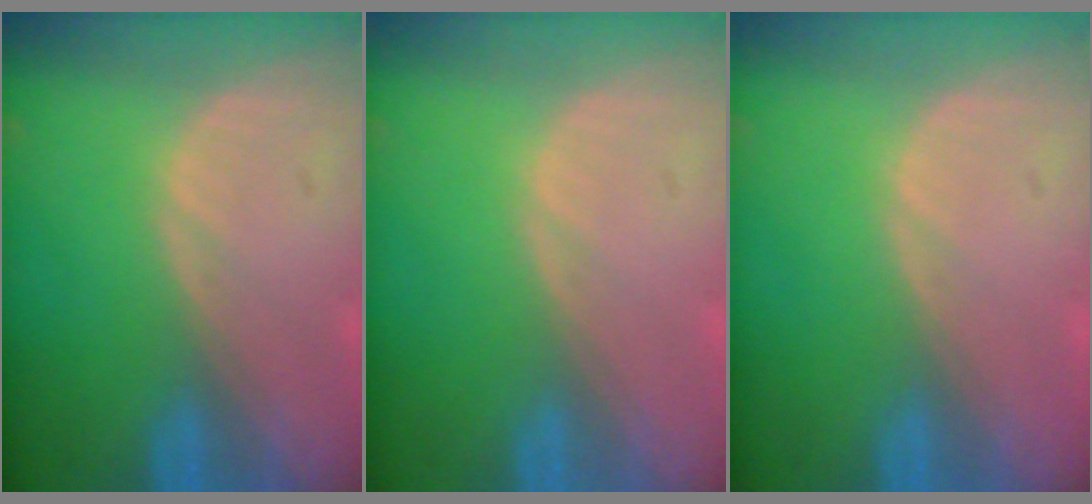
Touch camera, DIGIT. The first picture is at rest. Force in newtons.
{"total": 0.0}
{"total": 0.0}